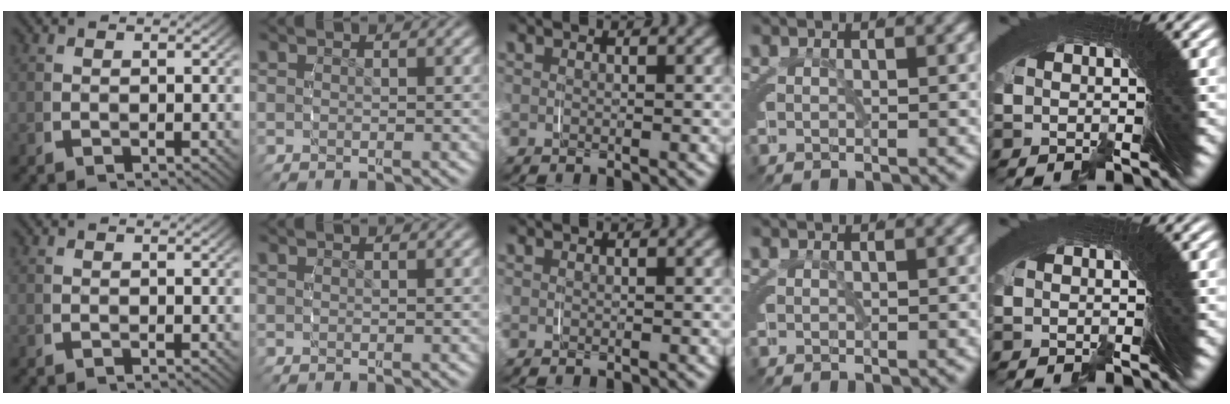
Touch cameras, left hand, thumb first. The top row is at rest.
{}